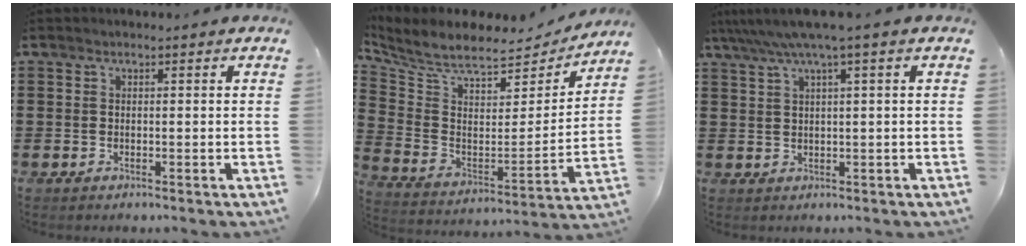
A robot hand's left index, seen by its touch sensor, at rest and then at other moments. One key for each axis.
{"total": 8.0, "fx": 7.0, "fy": 2.0, "fz": 3.2, "tx": -0.099, "ty": -0.051, "tz": 0.118}
{"total": 3.7, "fx": 1.9, "fy": -0.4, "fz": 3.2, "tx": -0.065, "ty": -0.005, "tz": 0.029}